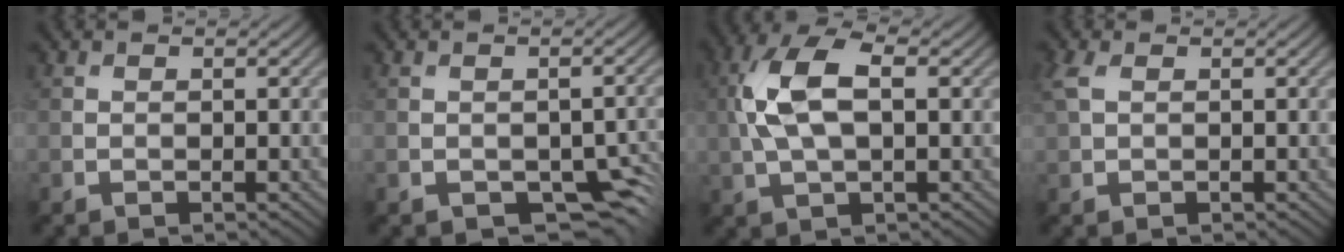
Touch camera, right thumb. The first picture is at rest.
{"total": 6.0, "force": [-2.6, 3.8, 3.8], "torque": [-0.051, -0.019, -0.028]}
{"total": 9.0, "force": [1.1, 4.3, 7.8], "torque": [-0.179, 0.019, 0.013]}
{"total": 3.1, "force": [1.0, 1.7, 2.3], "torque": [-0.075, 0.012, 0.020]}